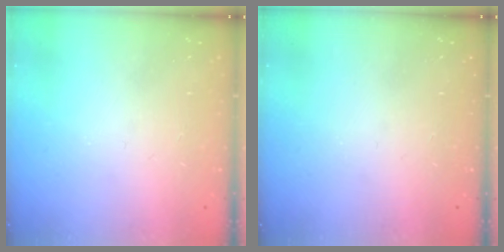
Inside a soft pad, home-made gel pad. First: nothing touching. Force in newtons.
{"total": 0.0}